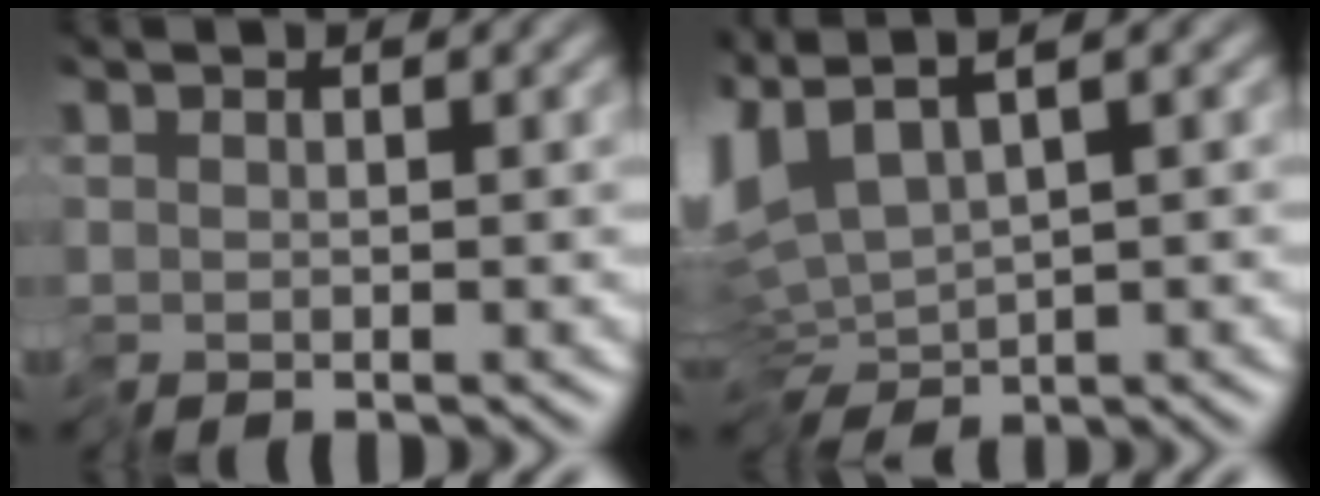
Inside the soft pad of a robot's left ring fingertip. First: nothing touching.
{"total": 7.8, "force": [0.4, 3.4, 7.1], "torque": [-0.159, -0.003, 0.026]}